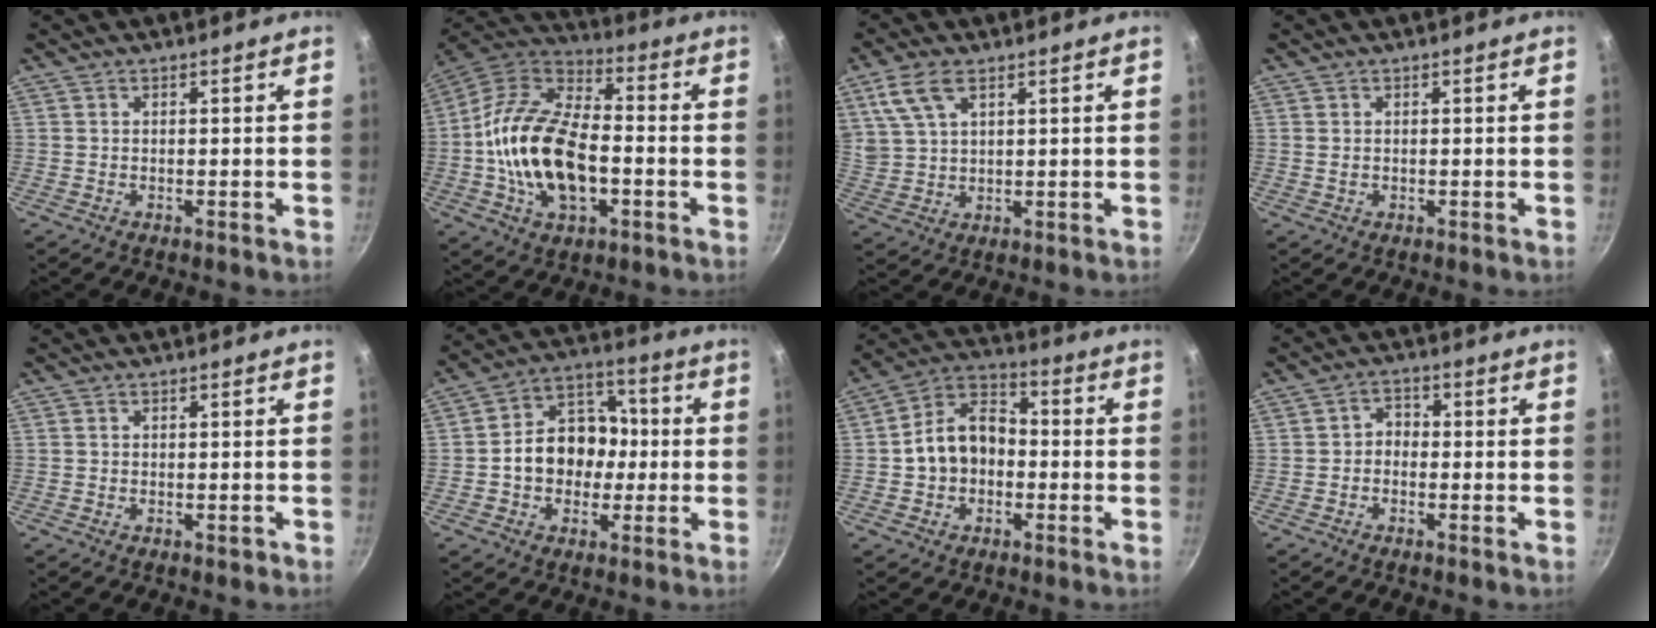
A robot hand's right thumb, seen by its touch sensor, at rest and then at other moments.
{"total": 20.8, "force": [-3.1, 12.0, 16.7], "torque": [-0.296, 0.033, -0.066]}
{"total": 7.9, "force": [4.1, 4.0, 5.4], "torque": [-0.106, -0.008, 0.090]}
{"total": 0.9, "force": [0.1, 0.8, 0.4], "torque": [-0.007, 0.001, 0.002]}
{"total": 0.8, "force": [-0.4, 0.5, 0.5], "torque": [-0.004, 0.003, -0.006]}
{"total": 13.5, "force": [-1.1, 10.7, 8.1], "torque": [-0.079, 0.035, -0.032]}
{"total": 11.4, "force": [-1.3, 8.5, 7.5], "torque": [-0.095, 0.039, -0.039]}
{"total": 2.9, "force": [-0.9, 2.3, 1.5], "torque": [-0.011, 0.016, -0.025]}